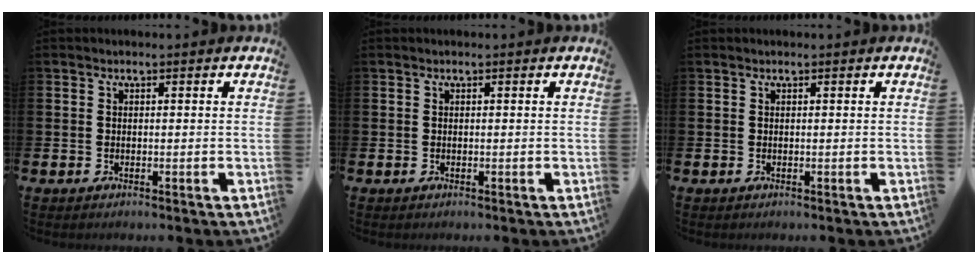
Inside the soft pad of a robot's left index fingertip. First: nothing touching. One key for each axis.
{"total": 0.0}
{"total": 0.0}